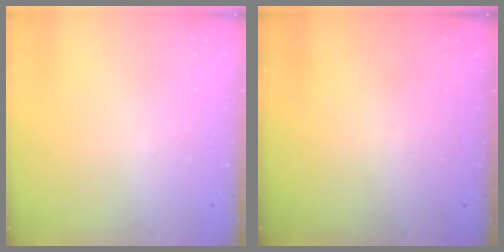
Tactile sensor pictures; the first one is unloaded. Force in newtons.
{"total": 0.0}